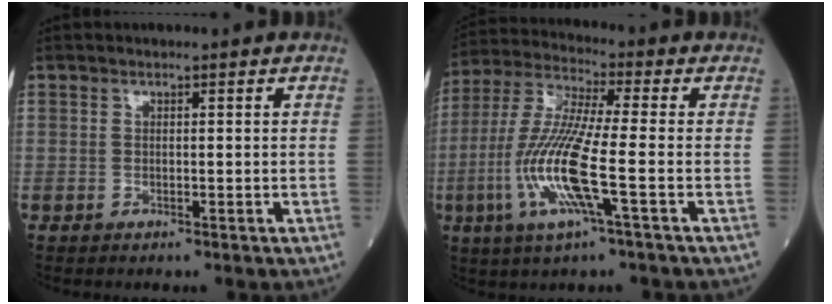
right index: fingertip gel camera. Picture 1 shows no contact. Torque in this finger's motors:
{"motor_torque": [1.76, -0.38, 1.05, 0.21]}